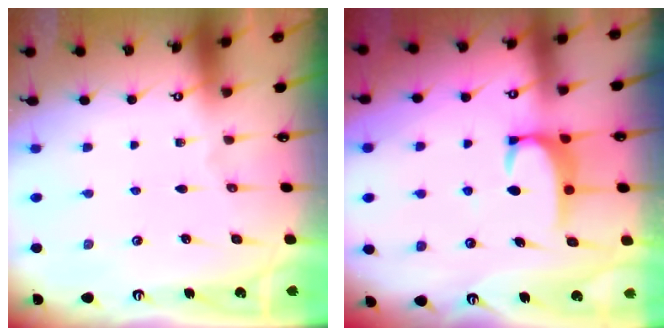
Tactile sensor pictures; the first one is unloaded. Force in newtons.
{"total": 2.8, "press": 2.8, "slide": 0.3}